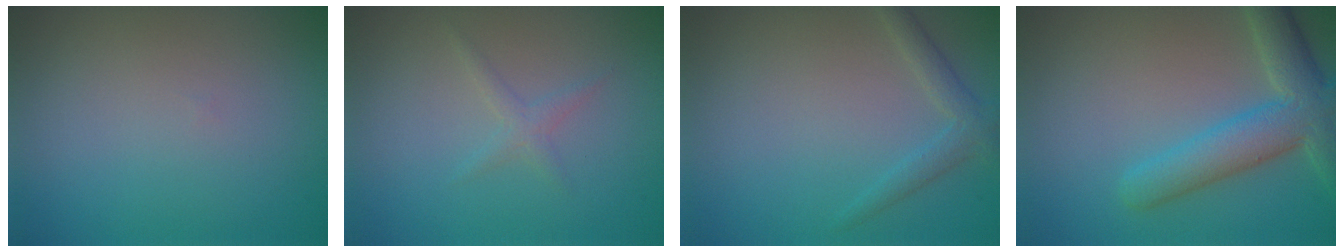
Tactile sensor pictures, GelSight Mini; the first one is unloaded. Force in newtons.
{"total": 1.1, "press": 1.1, "slide": 0.0}
{"total": 1.9, "press": 1.9, "slide": 0.2}
{"total": 6.0, "press": 6.0, "slide": 0.4}